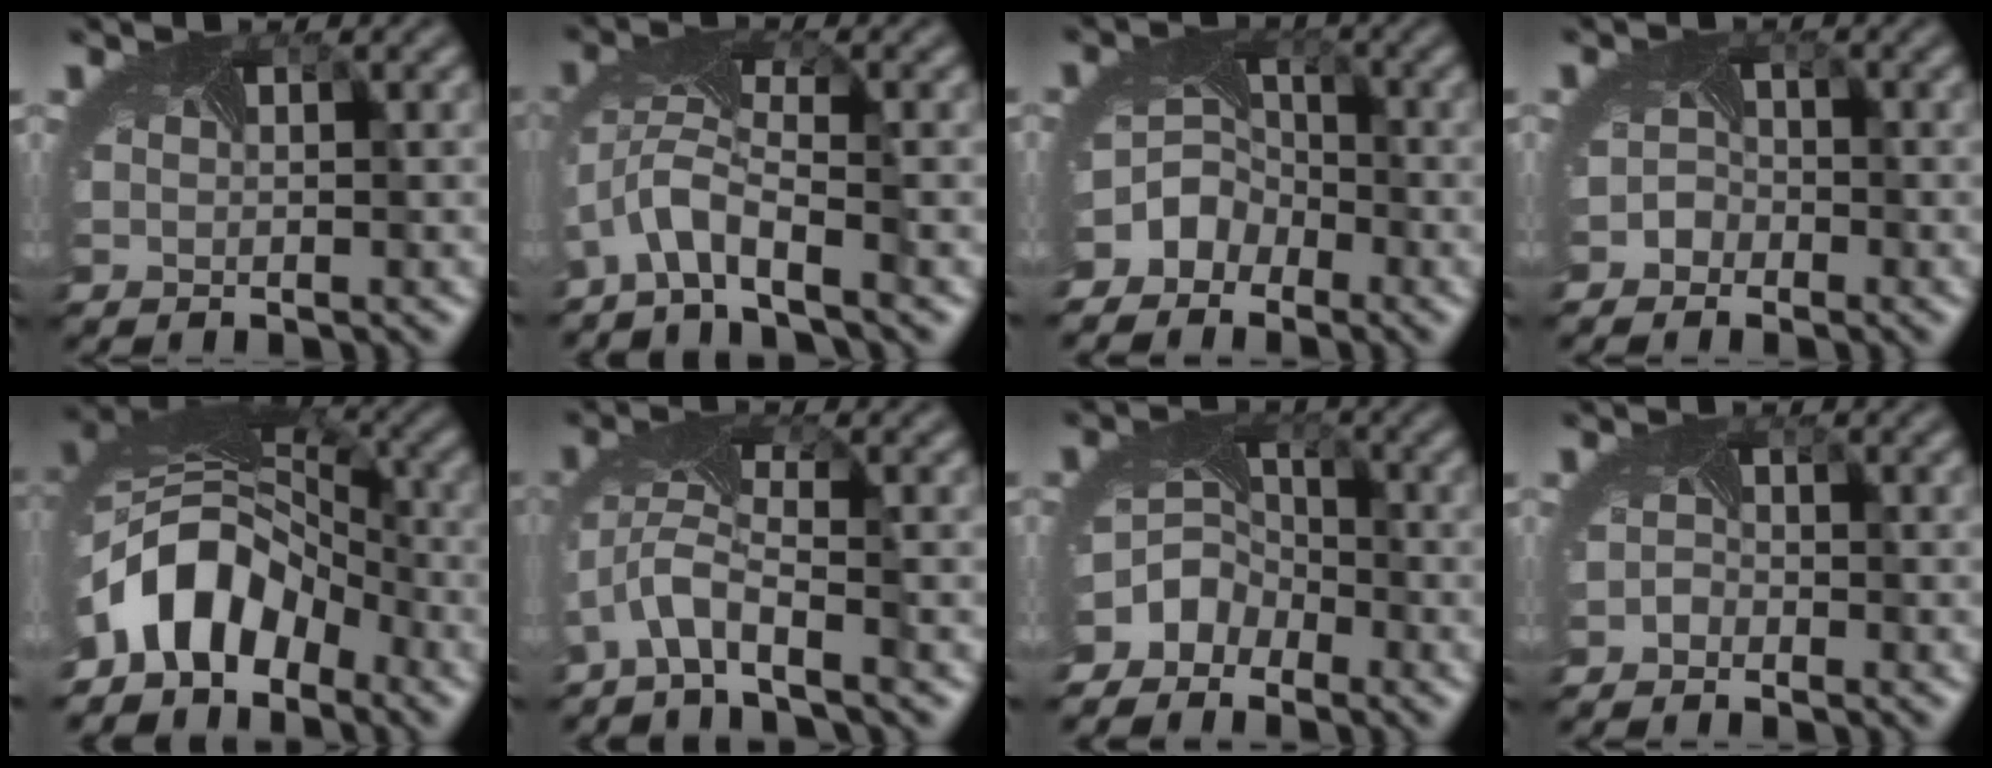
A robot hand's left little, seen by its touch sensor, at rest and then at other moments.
{"total": 4.5, "force": [-2.9, 1.1, 3.3], "torque": [-0.075, -0.003, -0.062]}
{"total": 5.1, "force": [-3.3, 3.7, 1.1], "torque": [0.001, -0.002, -0.057]}
{"total": 1.6, "force": [-1.3, 0.9, -0.3], "torque": [0.003, -0.001, -0.030]}
{"total": 8.3, "force": [-4.2, 5.5, 4.6], "torque": [-0.083, -0.001, -0.086]}
{"total": 4.1, "force": [-2.5, 0.7, 3.1], "torque": [-0.074, -0.004, -0.057]}
{"total": 4.9, "force": [-3.3, 3.4, 1.1], "torque": [-0.003, -0.001, -0.056]}
{"total": 1.1, "force": [-1.0, 0.2, -0.3], "torque": [-0.003, -0.004, -0.021]}